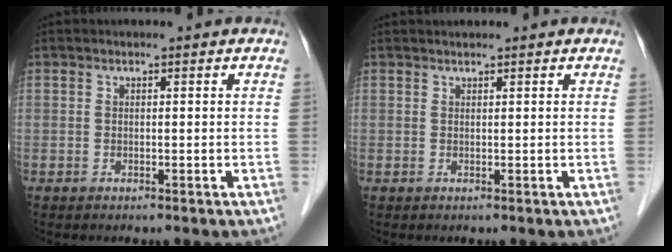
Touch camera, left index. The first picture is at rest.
{"total": 1.1, "force": [1.0, 0.0, 0.3], "torque": [-0.006, 0.015, 0.021]}